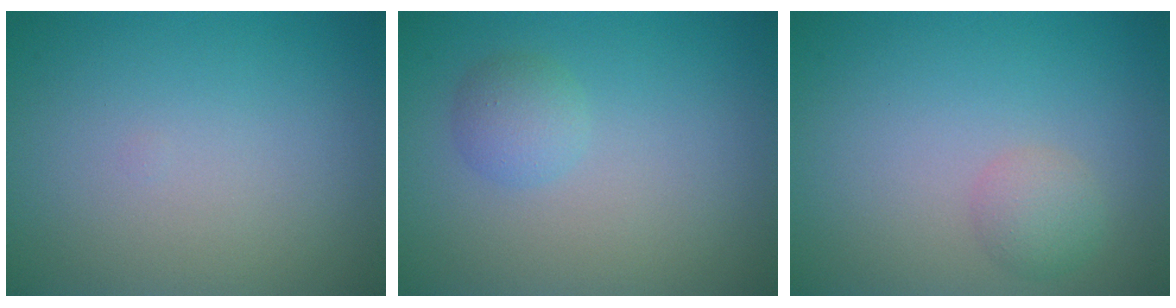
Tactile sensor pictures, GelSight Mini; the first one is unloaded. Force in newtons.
{"total": 1.8, "press": 1.8, "slide": 0.0}
{"total": 1.7, "press": 1.7, "slide": 0.1}